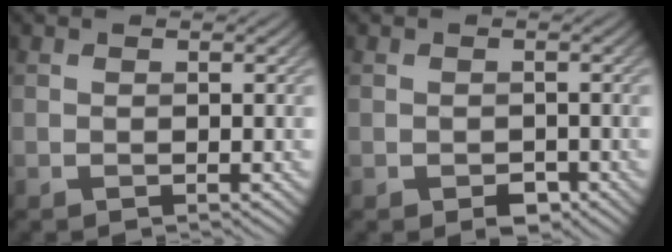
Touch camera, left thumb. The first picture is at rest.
{"total": 2.0, "force": [-1.1, 1.3, 1.0], "torque": [-0.016, -0.008, -0.018]}